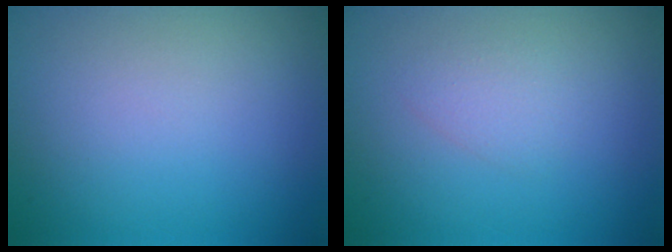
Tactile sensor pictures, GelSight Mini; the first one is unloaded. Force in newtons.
{"total": 1.4, "press": 1.4, "slide": 0.0}